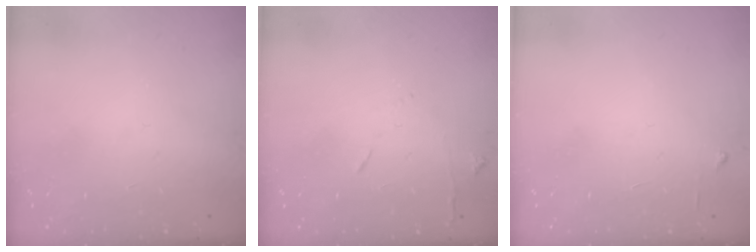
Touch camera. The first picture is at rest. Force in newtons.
{"total": 6.2, "press": 6.1, "slide": 0.8}
{"total": 3.7, "press": 3.6, "slide": 0.4}